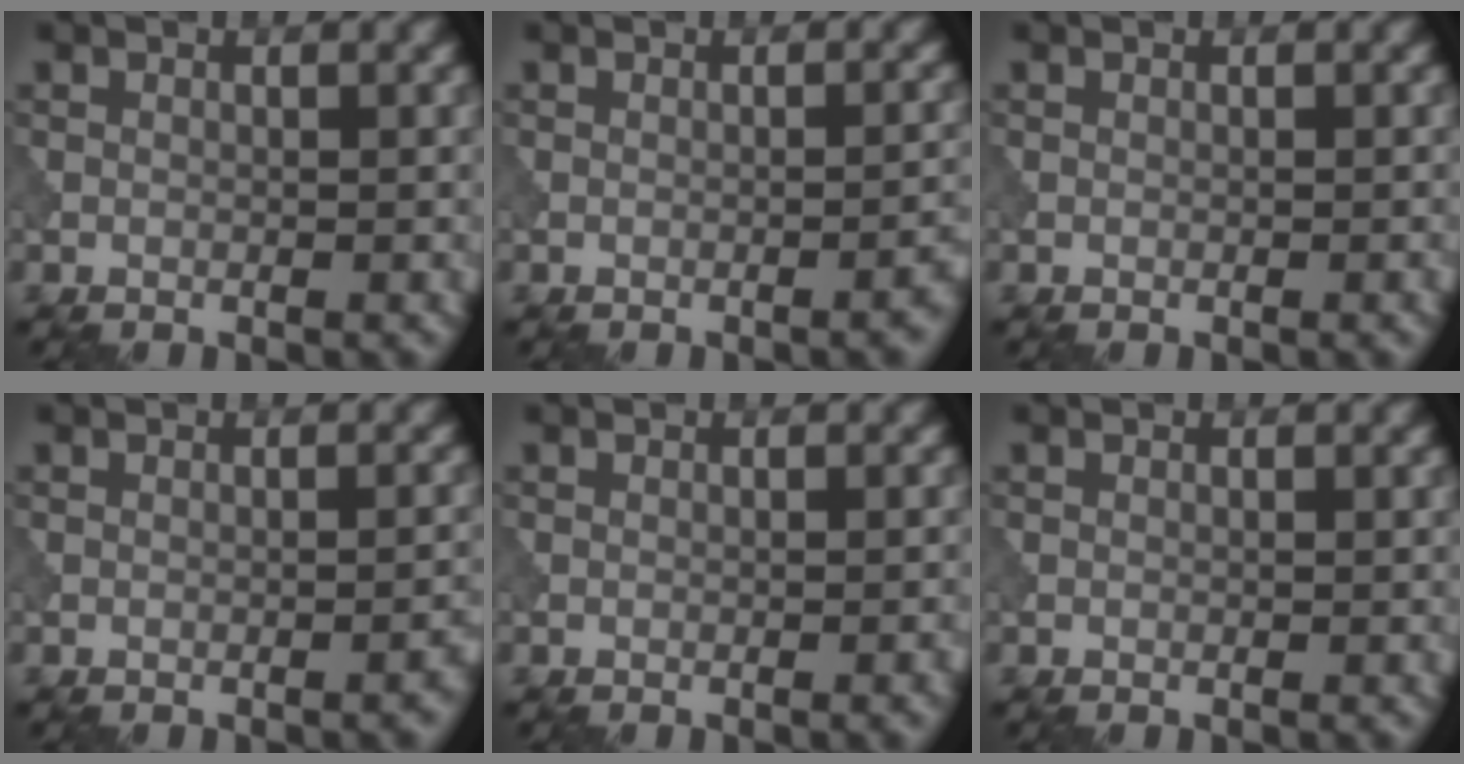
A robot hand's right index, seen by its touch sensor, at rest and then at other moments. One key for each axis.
{"total": 1.5, "fx": -0.8, "fy": 0.3, "fz": 1.2, "tx": -0.014, "ty": 0.006, "tz": -0.012}
{"total": 0.0}
{"total": 1.2, "fx": -0.6, "fy": 0.3, "fz": 0.9, "tx": -0.010, "ty": 0.004, "tz": -0.010}
{"total": 0.9, "fx": -0.3, "fy": 0.1, "fz": 0.8, "tx": -0.009, "ty": 0.002, "tz": -0.006}
{"total": 0.0}